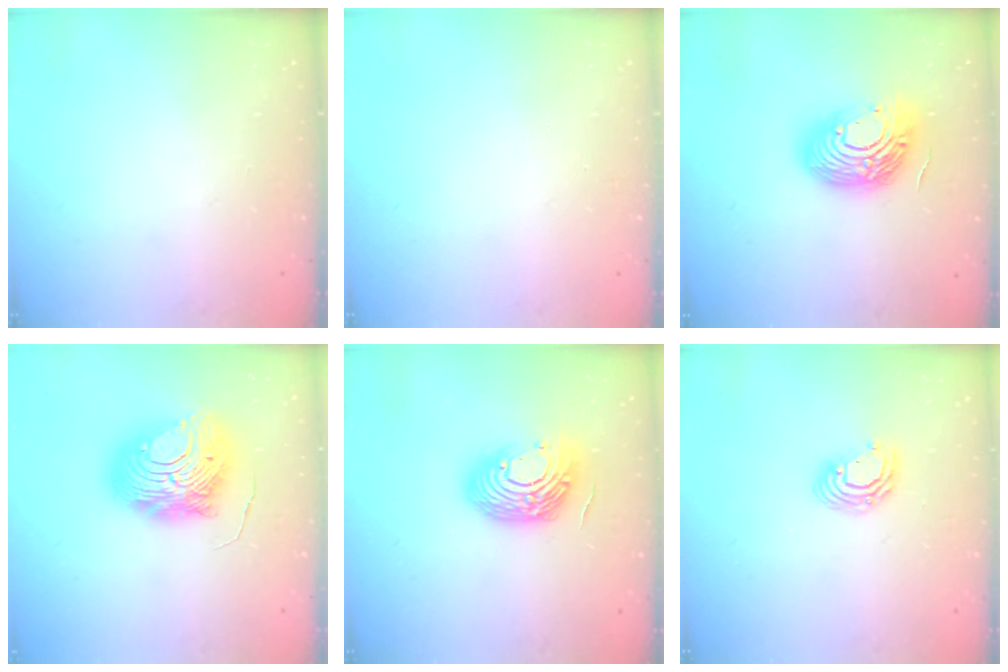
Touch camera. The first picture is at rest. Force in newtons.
{"total": 0.0}
{"total": 17.5, "press": 17.5, "slide": 1.3}
{"total": 15.3, "press": 15.2, "slide": 1.6}
{"total": 15.4, "press": 15.3, "slide": 1.4}
{"total": 7.5, "press": 7.4, "slide": 1.1}